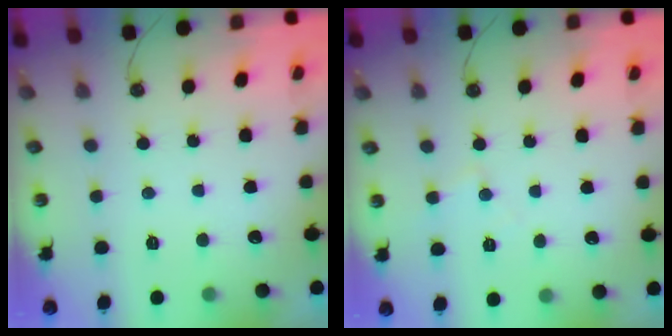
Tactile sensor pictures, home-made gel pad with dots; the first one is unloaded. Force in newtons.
{"total": 4.8, "press": 4.7, "slide": 0.7}